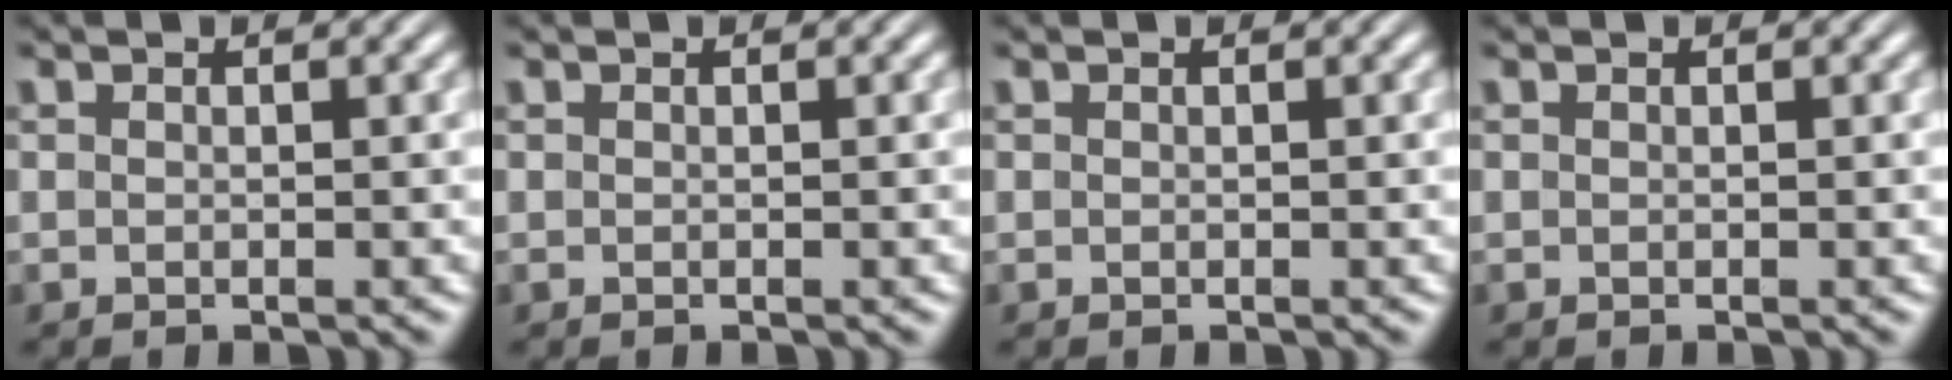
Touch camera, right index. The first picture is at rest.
{"total": 0.0}
{"total": 0.0}
{"total": 0.0}